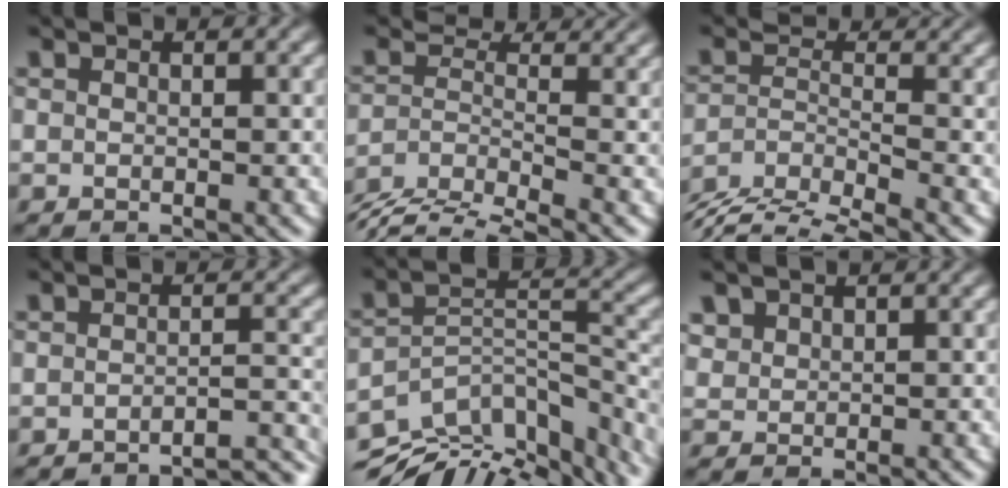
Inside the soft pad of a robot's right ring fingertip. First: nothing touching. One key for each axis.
{"total": 6.7, "fx": -3.4, "fy": 4.5, "fz": 3.7, "tx": -0.067, "ty": -0.028, "tz": -0.060}
{"total": 7.5, "fx": -3.6, "fy": 5.2, "fz": 4.1, "tx": -0.080, "ty": -0.032, "tz": -0.066}
{"total": 4.9, "fx": -4.7, "fy": 0.5, "fz": 1.2, "tx": -0.013, "ty": -0.010, "tz": -0.077}
{"total": 13.0, "fx": -7.4, "fy": 7.8, "fz": 7.3, "tx": -0.101, "ty": -0.030, "tz": -0.108}
{"total": 1.7, "fx": 1.2, "fy": 1.2, "fz": 0.1, "tx": -0.002, "ty": 0.001, "tz": 0.029}